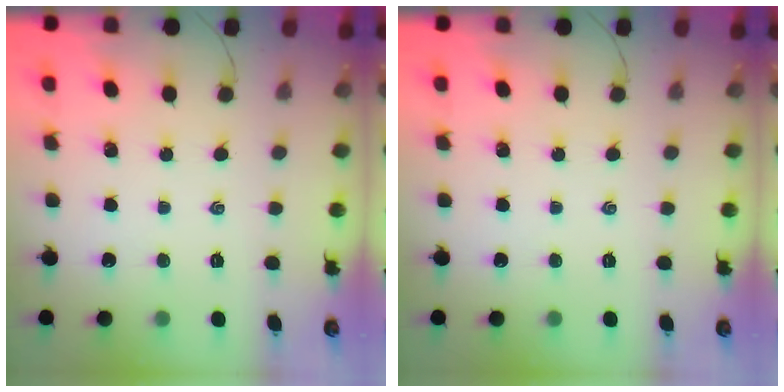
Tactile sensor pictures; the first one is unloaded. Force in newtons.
{"total": 0.0}